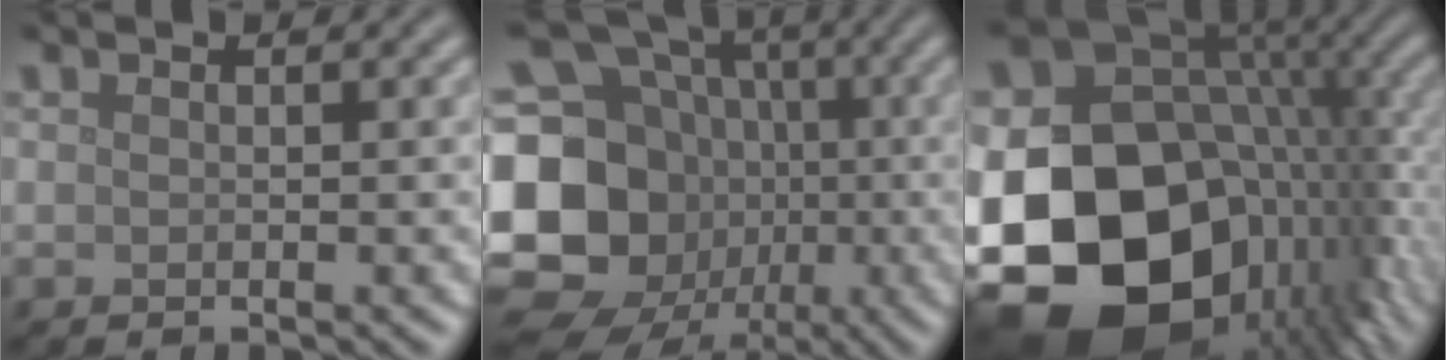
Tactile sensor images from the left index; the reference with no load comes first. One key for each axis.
{"total": 21.5, "fx": -4.0, "fy": 19.1, "fz": 8.9, "tx": -0.213, "ty": 0.000, "tz": -0.110}
{"total": 21.1, "fx": -5.1, "fy": 16.0, "fz": 12.7, "tx": -0.271, "ty": -0.021, "tz": -0.084}